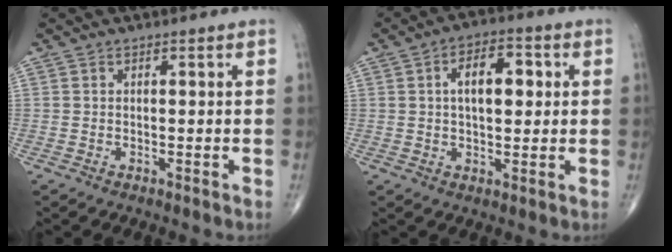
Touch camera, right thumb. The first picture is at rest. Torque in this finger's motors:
{"motor_torque": [0.21, 1.98, 1.06, 0.31, 0.09]}